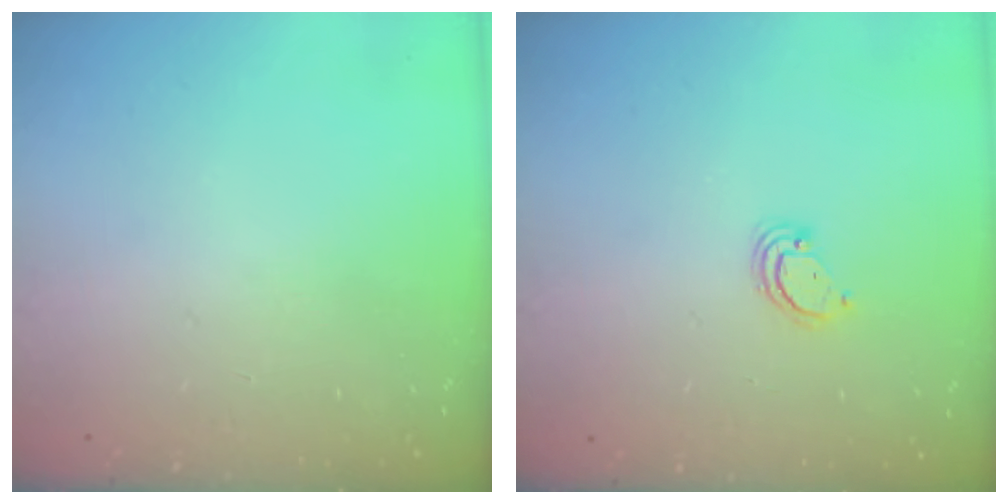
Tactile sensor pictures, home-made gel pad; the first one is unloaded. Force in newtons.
{"total": 2.9, "press": 2.8, "slide": 0.2}